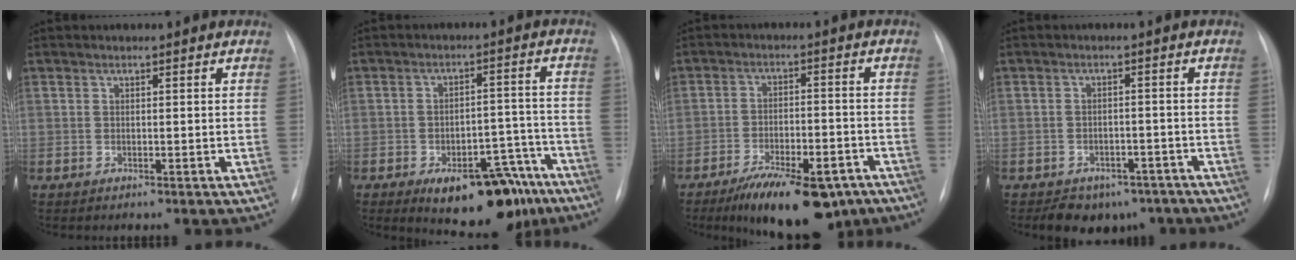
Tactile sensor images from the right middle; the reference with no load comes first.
{"total": 16.4, "force": [-10.8, 6.6, 10.4], "torque": [-0.094, 0.040, -0.149]}
{"total": 14.8, "force": [-10.5, 5.3, 8.9], "torque": [-0.122, 0.002, -0.162]}
{"total": 7.7, "force": [-5.8, 4.7, 2.0], "torque": [-0.015, 0.015, -0.075]}